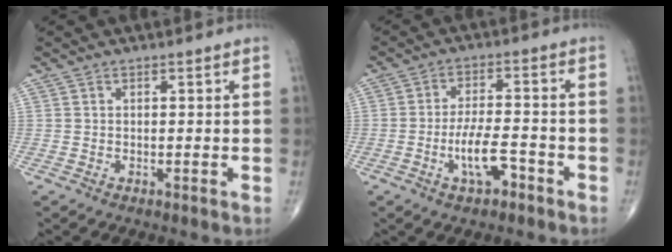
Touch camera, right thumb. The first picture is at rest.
{"total": 7.2, "force": [-3.3, 2.7, 5.8], "torque": [-0.106, 0.023, -0.056]}